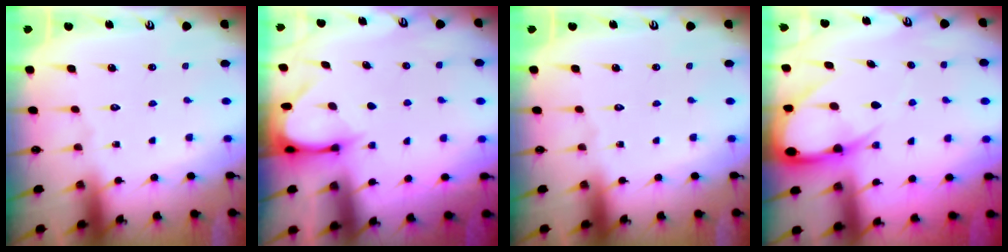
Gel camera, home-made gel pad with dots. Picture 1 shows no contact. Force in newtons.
{"total": 3.8, "press": 3.7, "slide": 0.2}
{"total": 0.0}
{"total": 9.1, "press": 9.1, "slide": 0.9}